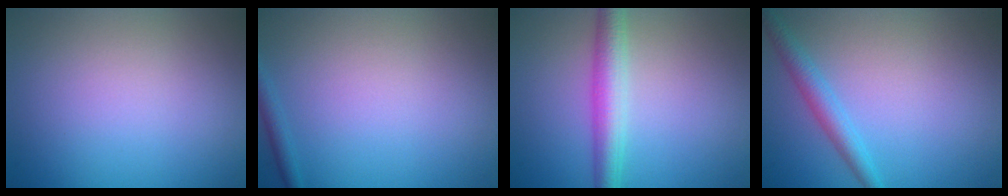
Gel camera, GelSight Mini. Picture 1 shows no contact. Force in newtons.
{"total": 1.2, "press": 1.1, "slide": 0.1}
{"total": 3.9, "press": 3.9, "slide": 0.1}
{"total": 2.3, "press": 2.3, "slide": 0.1}